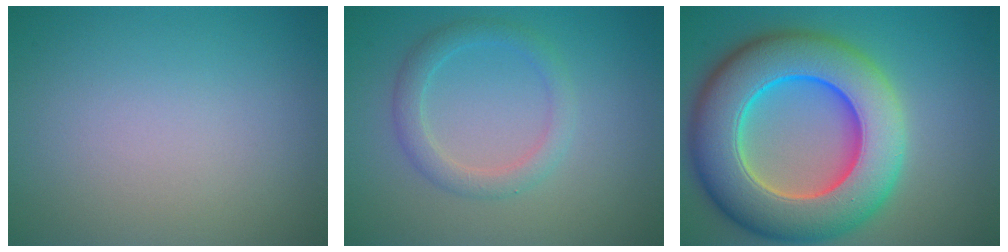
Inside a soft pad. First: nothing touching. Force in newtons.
{"total": 2.5, "press": 2.5, "slide": 0.1}
{"total": 13.3, "press": 13.1, "slide": 2.1}